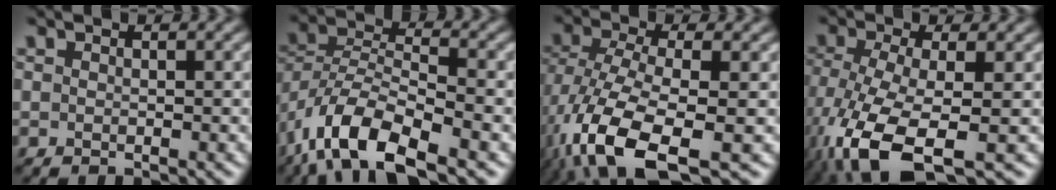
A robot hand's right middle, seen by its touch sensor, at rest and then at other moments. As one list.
[{"total": 9.5, "force": [-5.8, 3.7, 6.6], "torque": [-0.121, -0.004, -0.116]}, {"total": 11.0, "force": [-5.1, 4.4, 8.7], "torque": [-0.189, -0.018, -0.097]}, {"total": 10.2, "force": [-5.0, 3.6, 8.1], "torque": [-0.181, -0.024, -0.096]}]